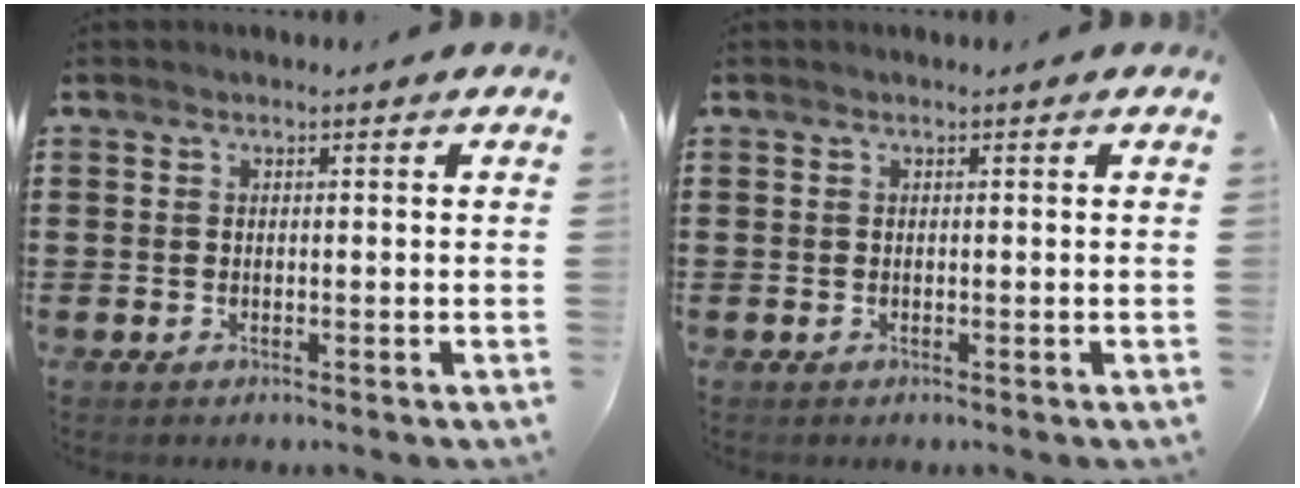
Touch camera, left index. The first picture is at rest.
{"total": 0.0}